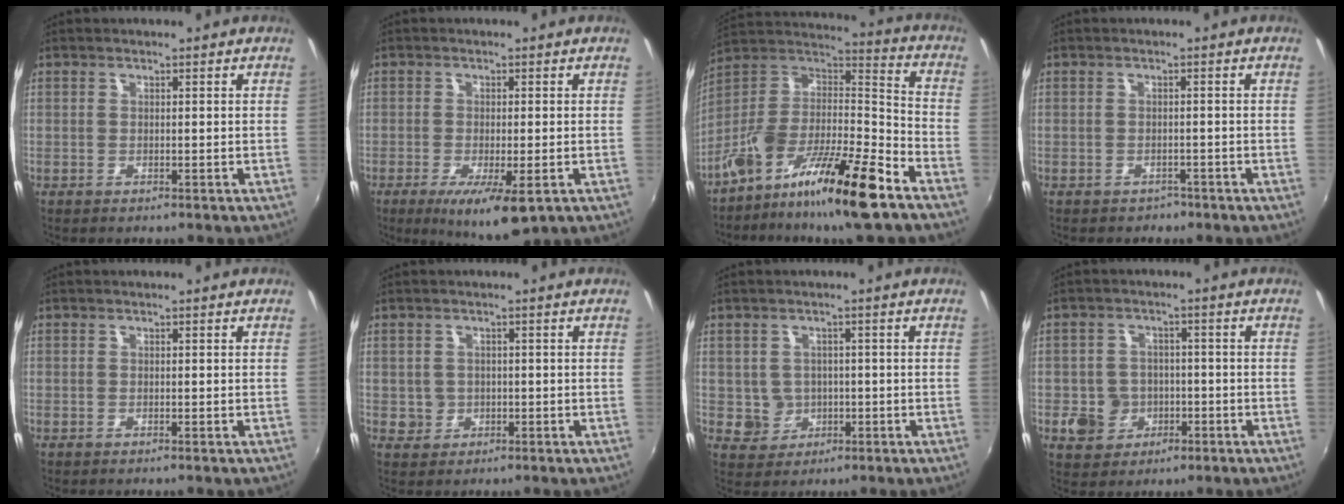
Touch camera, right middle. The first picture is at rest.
{"total": 9.2, "force": [-4.5, 2.3, 7.6], "torque": [-0.137, -0.028, -0.064]}
{"total": 19.2, "force": [-12.3, 3.5, 14.3], "torque": [-0.255, -0.008, -0.226]}
{"total": 2.6, "force": [-1.8, 1.7, 0.5], "torque": [-0.014, -0.003, -0.022]}
{"total": 0.0}
{"total": 2.9, "force": [-0.3, 2.9, 0.4], "torque": [-0.009, 0.001, -0.001]}
{"total": 4.3, "force": [-0.5, 4.2, 0.6], "torque": [-0.020, 0.008, 0.004]}
{"total": 6.8, "force": [-2.2, 6.2, 1.8], "torque": [-0.056, 0.013, -0.022]}